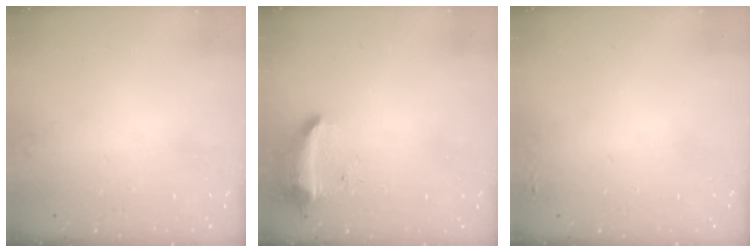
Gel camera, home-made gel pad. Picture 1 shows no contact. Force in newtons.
{"total": 8.2, "press": 8.2, "slide": 0.4}
{"total": 8.1, "press": 2.7, "slide": 7.7}